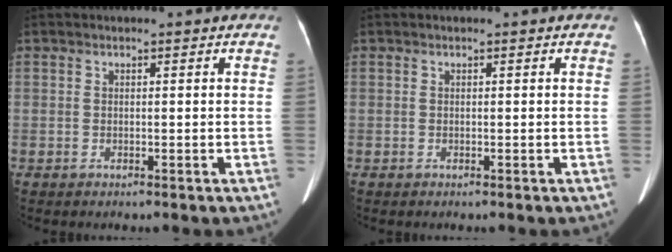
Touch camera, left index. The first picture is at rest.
{"total": 0.0}